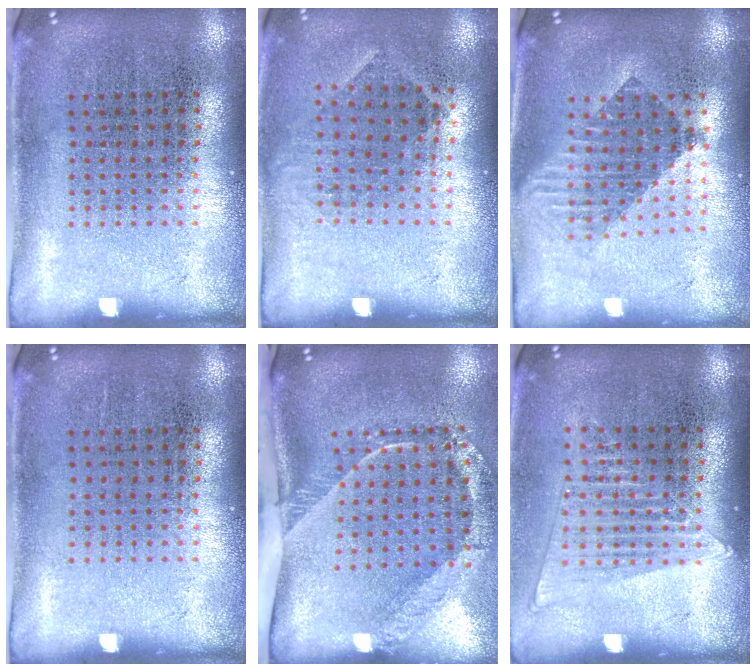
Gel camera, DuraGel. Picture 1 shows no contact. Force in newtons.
{"total": 0.9, "press": 0.7, "slide": 0.5}
{"total": 1.6, "press": 1.4, "slide": 0.9}
{"total": 0.0}
{"total": 2.6, "press": 1.7, "slide": 1.9}
{"total": 1.3, "press": 1.2, "slide": 0.5}